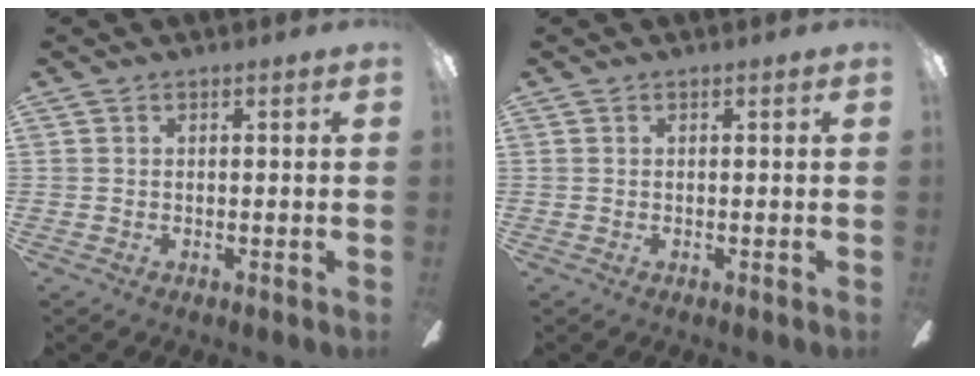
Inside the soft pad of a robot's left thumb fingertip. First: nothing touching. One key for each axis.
{"total": 0.0}